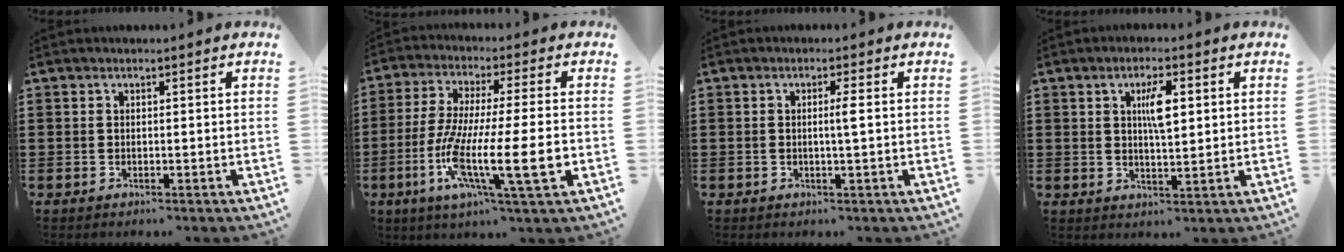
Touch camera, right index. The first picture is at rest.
{"total": 14.8, "force": [-4.7, 2.2, 13.8], "torque": [-0.286, -0.017, -0.091]}
{"total": 1.8, "force": [0.1, -0.2, 1.8], "torque": [-0.034, -0.003, -0.002]}
{"total": 5.0, "force": [1.3, 1.5, 4.6], "torque": [-0.079, 0.001, 0.016]}